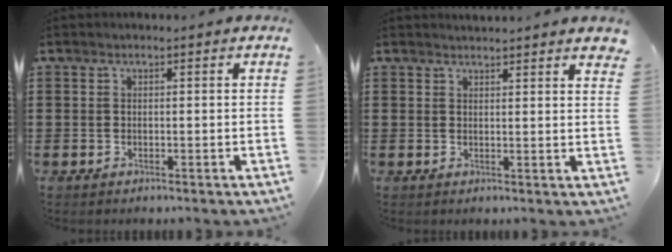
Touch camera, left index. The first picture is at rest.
{"total": 2.1, "force": [2.1, -0.3, 0.1], "torque": [-0.009, -0.004, 0.040]}